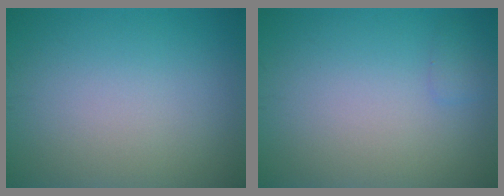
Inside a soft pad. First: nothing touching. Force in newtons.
{"total": 0.7, "press": 0.7, "slide": 0.0}